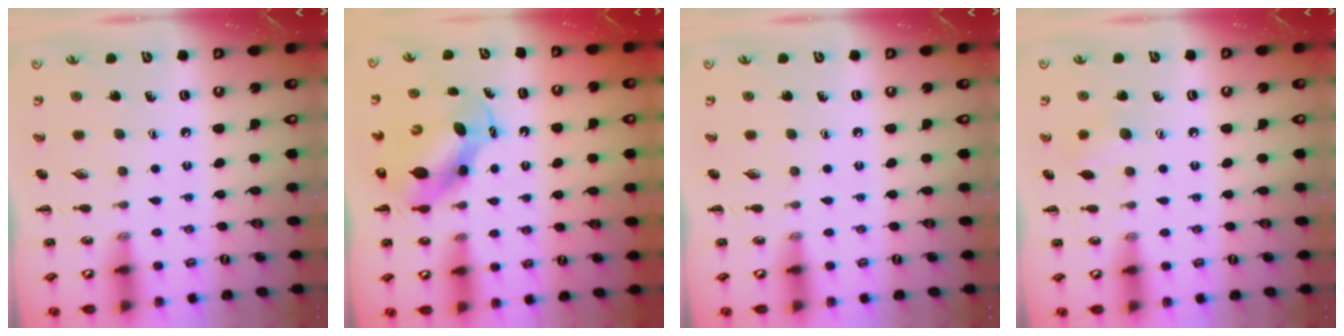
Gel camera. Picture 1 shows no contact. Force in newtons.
{"total": 6.4, "press": 6.3, "slide": 0.9}
{"total": 0.0}
{"total": 5.9, "press": 5.7, "slide": 1.7}